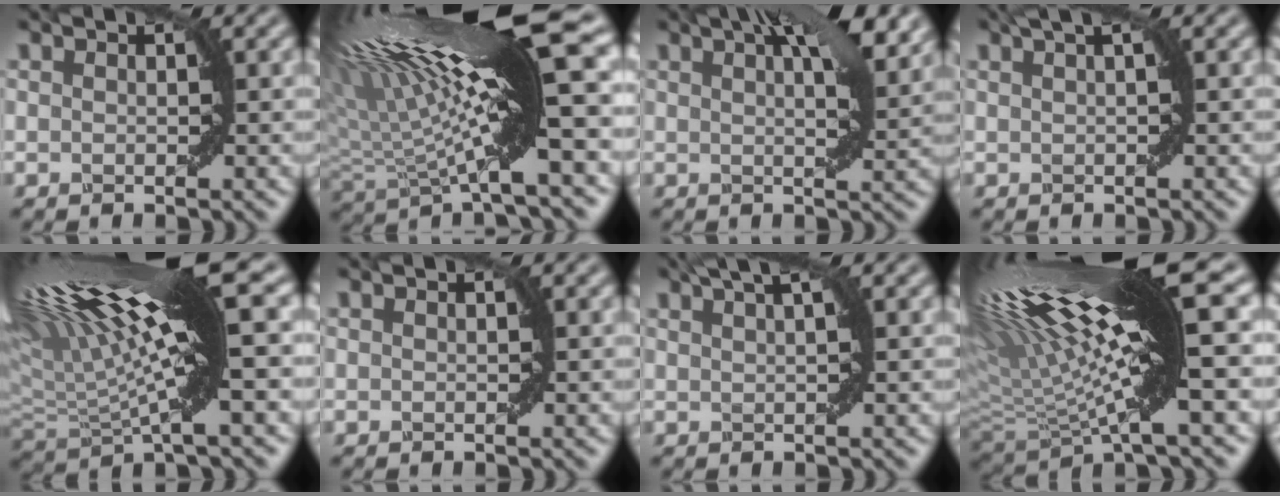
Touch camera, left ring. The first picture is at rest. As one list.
[{"total": 16.7, "force": [5.3, 3.3, 15.5], "torque": [-0.269, 0.019, 0.095]}, {"total": 7.3, "force": [4.0, 2.1, 5.7], "torque": [-0.062, 0.027, 0.044]}, {"total": 2.3, "force": [1.2, 0.3, 1.9], "torque": [-0.025, -0.003, 0.013]}, {"total": 15.7, "force": [6.0, 3.6, 14.0], "torque": [-0.267, 0.025, 0.107]}, {"total": 0.0}, {"total": 3.9, "force": [2.4, 1.1, 2.8], "torque": [-0.032, 0.014, 0.017]}, {"total": 17.2, "force": [6.1, 3.6, 15.6], "torque": [-0.288, 0.021, 0.113]}]